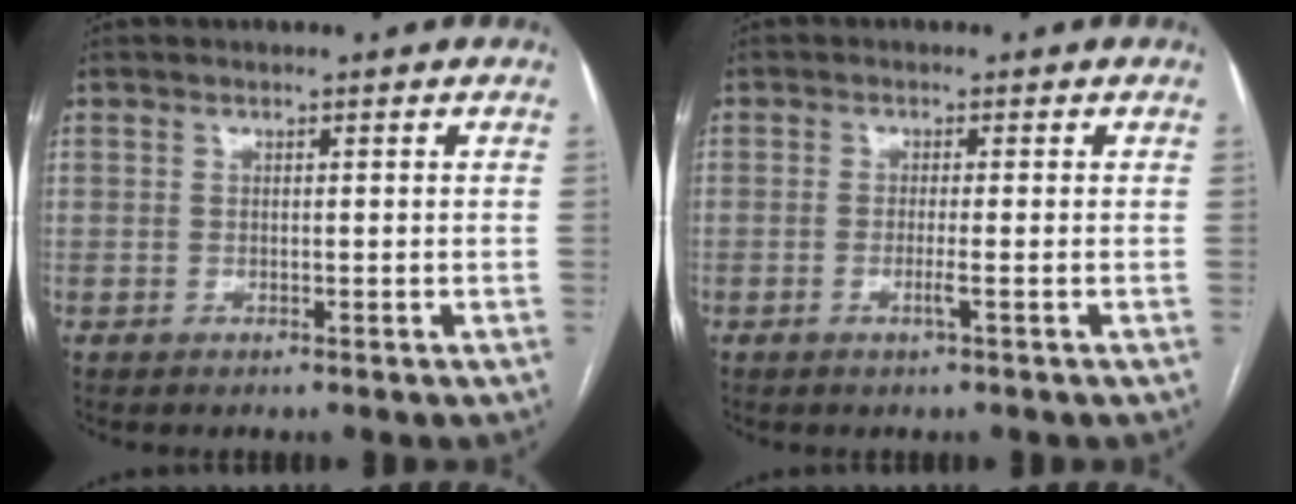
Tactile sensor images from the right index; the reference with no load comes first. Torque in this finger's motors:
{"motor_torque": [-0.25, 0.02, -0.08, 0.00]}